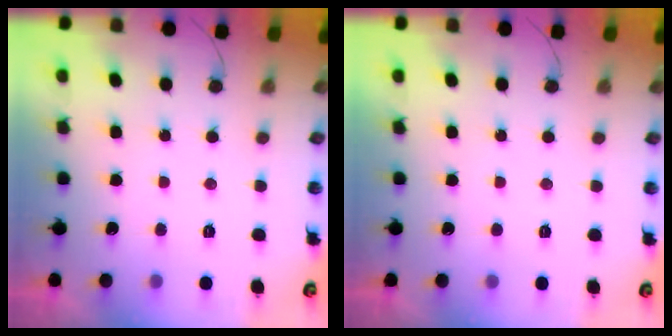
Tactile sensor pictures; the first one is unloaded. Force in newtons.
{"total": 1.8, "press": 1.8, "slide": 0.0}